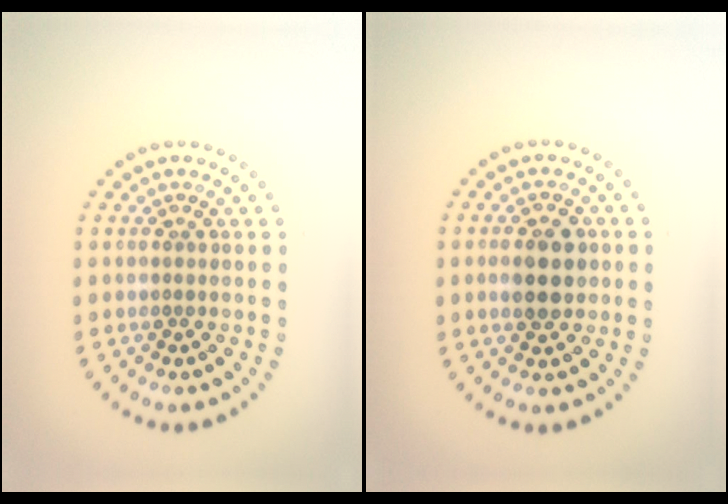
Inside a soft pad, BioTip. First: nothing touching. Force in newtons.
{"total": 3.8, "press": 3.8, "slide": 0.1}